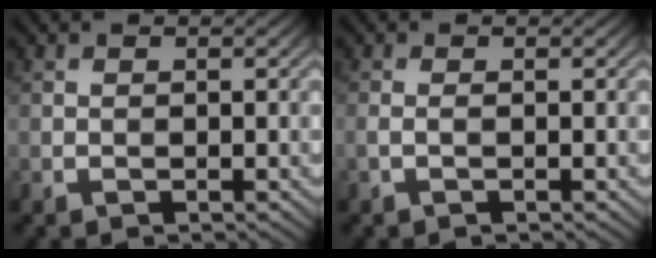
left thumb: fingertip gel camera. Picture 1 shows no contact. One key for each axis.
{"total": 0.8, "fx": -0.2, "fy": 0.1, "fz": 0.8, "tx": -0.018, "ty": 0.000, "tz": -0.006}